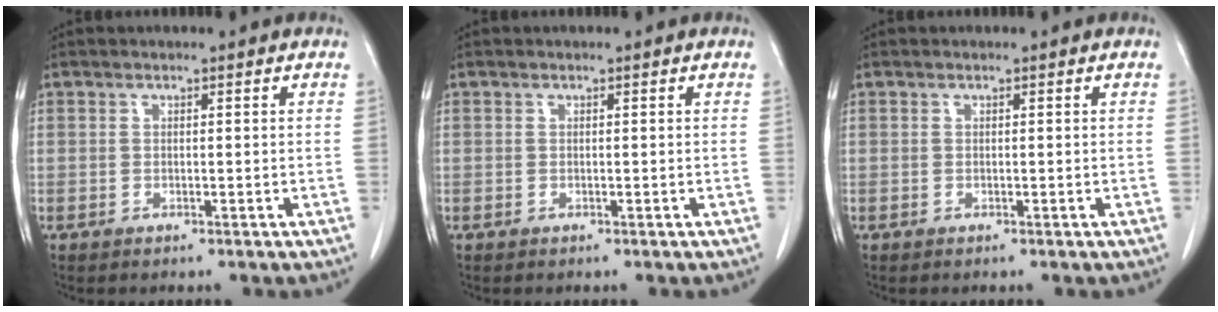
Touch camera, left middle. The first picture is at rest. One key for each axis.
{"total": 0.0}
{"total": 0.0}